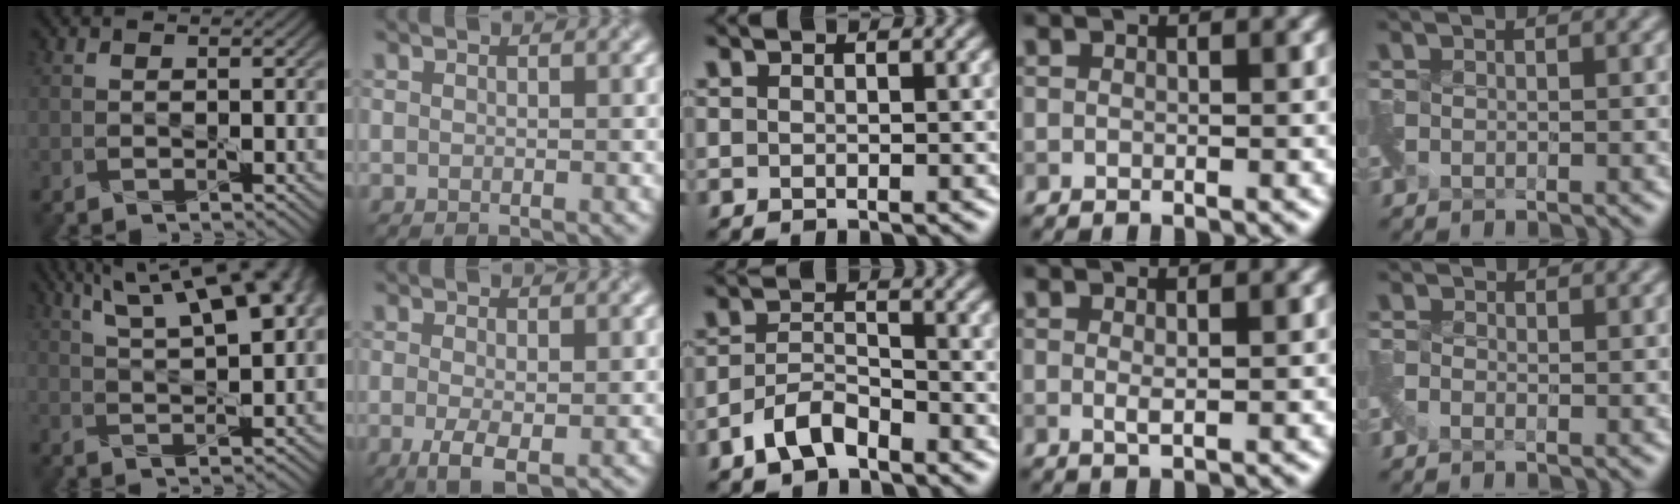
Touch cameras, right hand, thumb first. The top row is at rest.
{"thumb": {"total": 14.3, "force": [7.0, 4.7, 11.5], "torque": [-0.191, 0.036, 0.090]}, "index": {"total": 3.3, "force": [-0.8, 1.3, 2.9], "torque": [-0.059, -0.010, -0.014]}, "middle": {"total": 3.4, "force": [-2.4, 1.5, 1.9], "torque": [-0.039, 0.008, -0.051]}, "ring": {"total": 0.9, "force": [0.2, 0.2, 0.8], "torque": [-0.016, -0.001, 0.003]}, "little": {"total": 0.6, "force": [-0.5, -0.2, -0.4], "torque": [0.002, 0.001, -0.013]}}